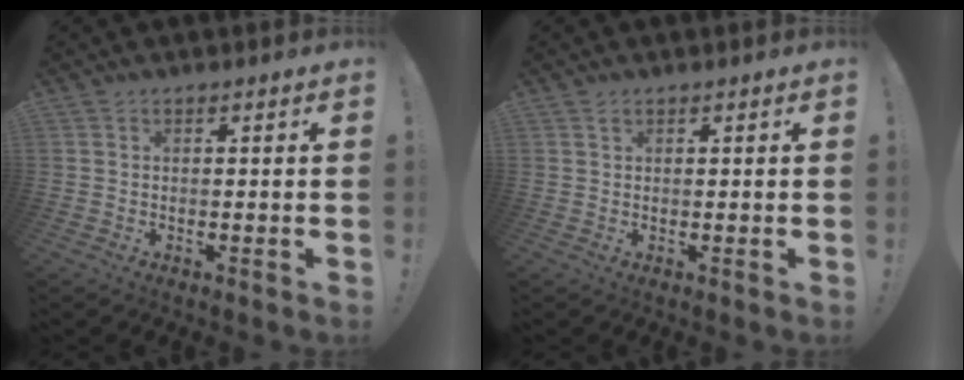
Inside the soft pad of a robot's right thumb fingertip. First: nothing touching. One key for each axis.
{"total": 0.9, "fx": 0.6, "fy": 0.5, "fz": 0.4, "tx": -0.003, "ty": -0.002, "tz": 0.011}